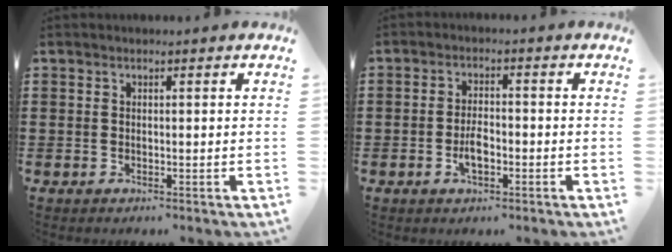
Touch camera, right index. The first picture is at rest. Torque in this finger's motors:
{"motor_torque": [1.42, 0.72, 0.35, 0.10]}